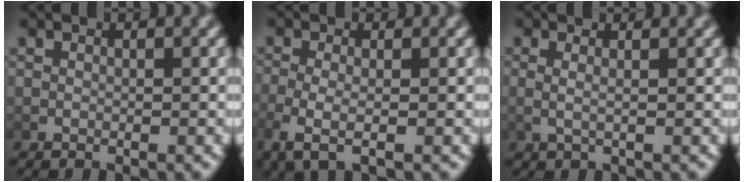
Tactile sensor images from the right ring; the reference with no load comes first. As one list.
[{"total": 3.3, "force": [-0.9, 1.1, 3.0], "torque": [-0.076, -0.015, -0.007]}, {"total": 1.7, "force": [0.6, 0.4, 1.6], "torque": [-0.038, -0.005, 0.014]}]